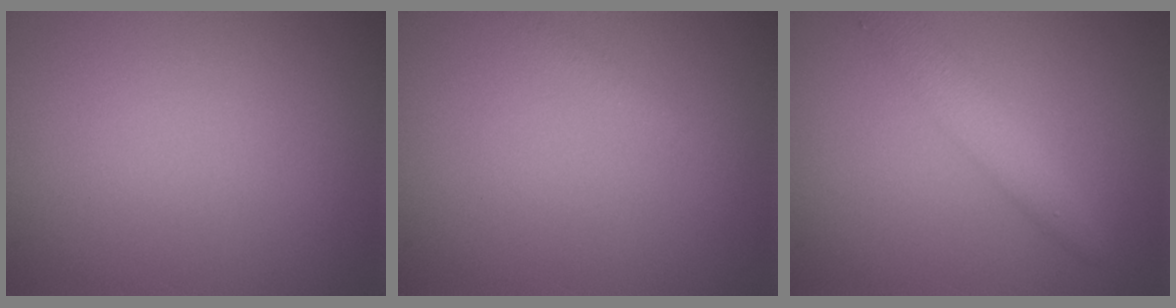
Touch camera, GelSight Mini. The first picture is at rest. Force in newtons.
{"total": 0.7, "press": 0.7, "slide": 0.1}
{"total": 3.0, "press": 3.0, "slide": 0.3}